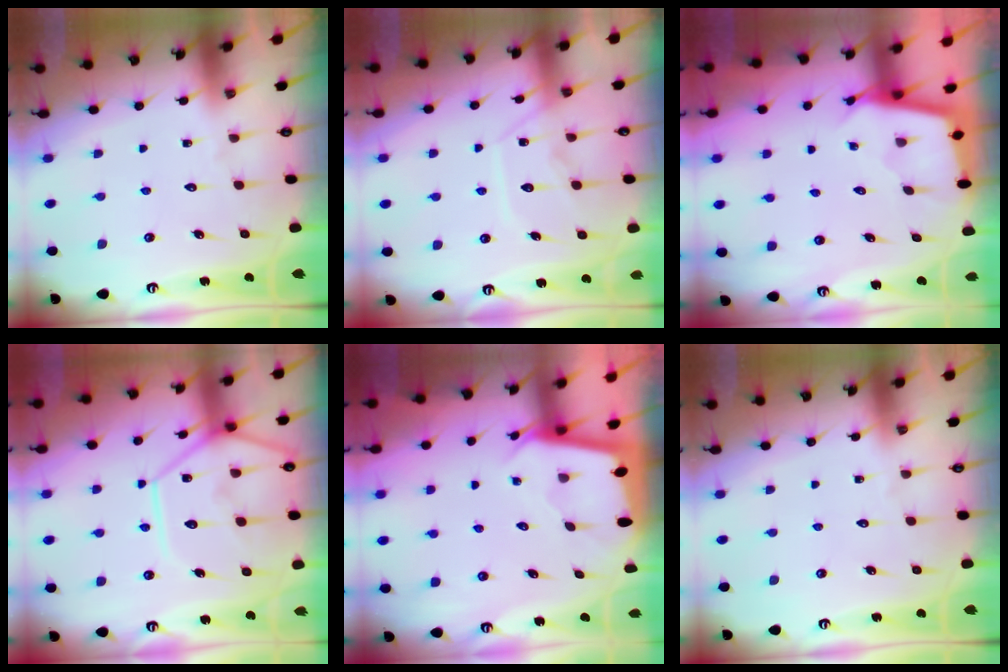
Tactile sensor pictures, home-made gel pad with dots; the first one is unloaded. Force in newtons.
{"total": 11.8, "press": 11.7, "slide": 1.2}
{"total": 2.5, "press": 2.5, "slide": 0.2}
{"total": 14.7, "press": 14.6, "slide": 1.7}
{"total": 2.0, "press": 2.0, "slide": 0.3}
{"total": 0.0}